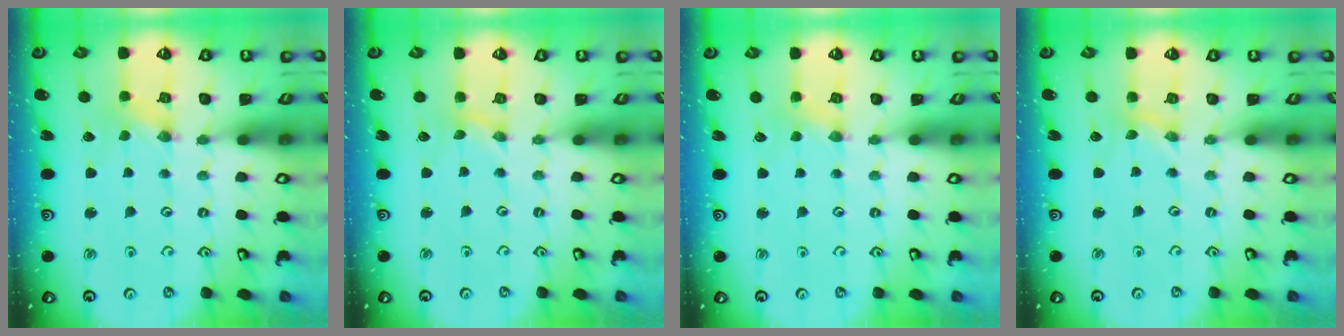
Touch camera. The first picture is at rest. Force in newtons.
{"total": 0.0}
{"total": 1.8, "press": 1.7, "slide": 0.4}
{"total": 0.0}